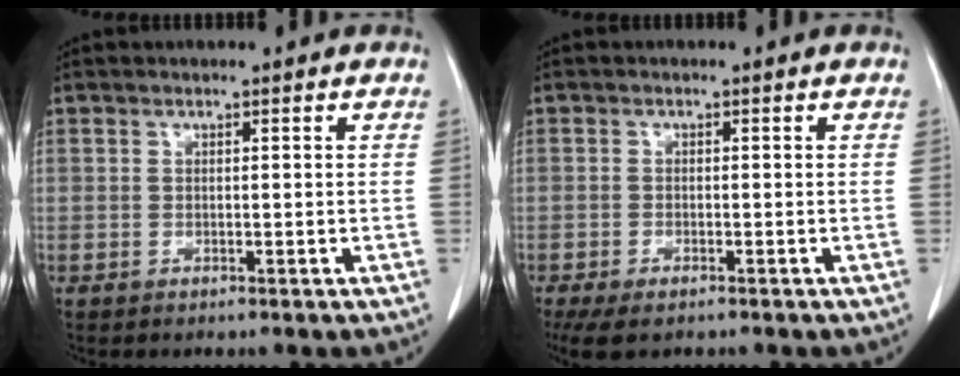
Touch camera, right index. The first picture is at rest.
{"total": 5.1, "force": [-3.6, 1.9, 3.0], "torque": [-0.054, -0.012, -0.059]}